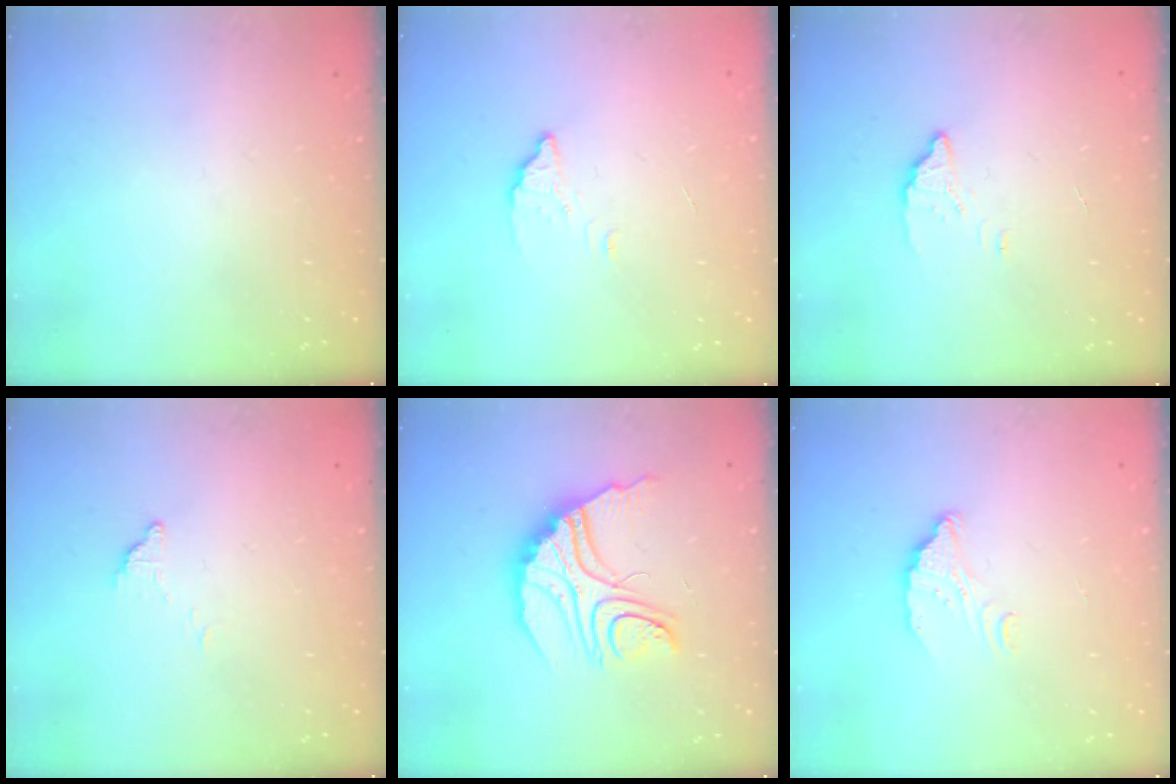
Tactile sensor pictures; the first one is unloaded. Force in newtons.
{"total": 2.8, "press": 2.8, "slide": 0.2}
{"total": 1.8, "press": 1.7, "slide": 0.1}
{"total": 3.5, "press": 3.5, "slide": 0.1}
{"total": 14.3, "press": 14.2, "slide": 1.2}
{"total": 4.3, "press": 4.3, "slide": 0.1}